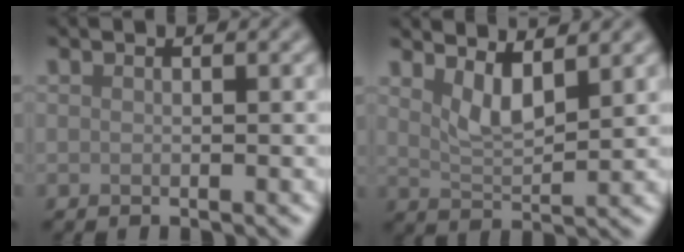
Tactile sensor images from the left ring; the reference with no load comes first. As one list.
[{"total": 3.3, "force": [2.1, 0.9, 2.4], "torque": [-0.046, -0.010, 0.043]}]